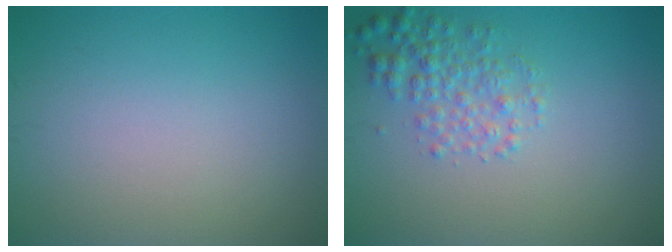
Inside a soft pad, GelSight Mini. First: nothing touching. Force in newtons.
{"total": 2.9, "press": 2.9, "slide": 0.1}